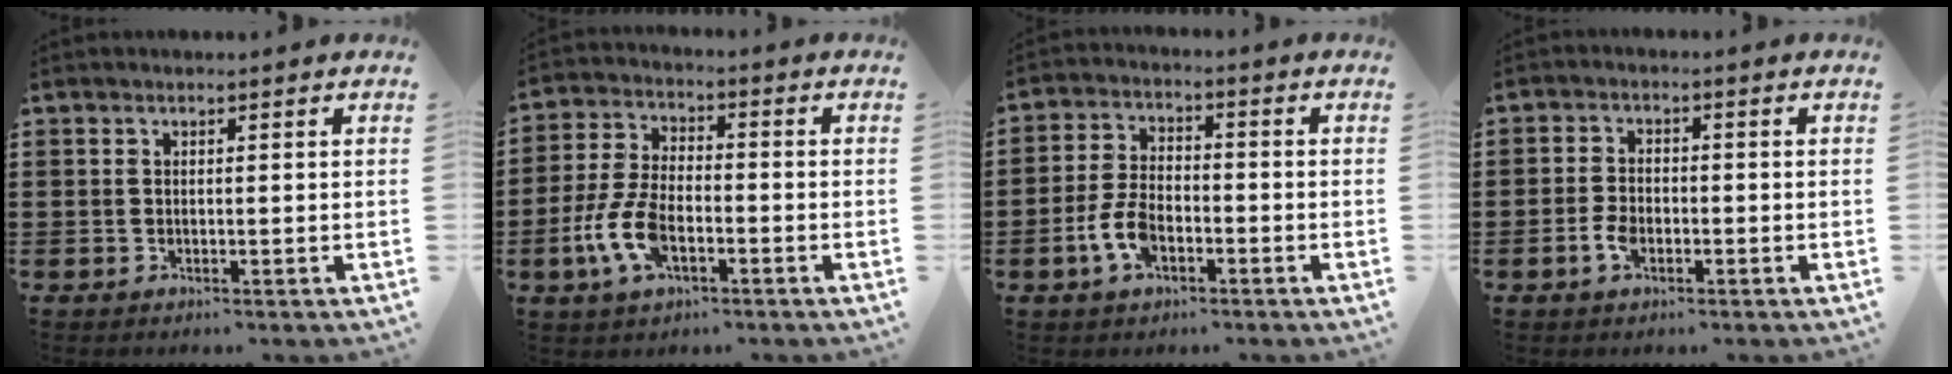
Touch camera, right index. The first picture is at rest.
{"total": 8.8, "force": [-3.2, 4.3, 7.0], "torque": [-0.180, -0.014, -0.065]}
{"total": 6.3, "force": [-2.4, 3.3, 4.8], "torque": [-0.124, -0.007, -0.051]}
{"total": 3.0, "force": [-1.2, 1.6, 2.2], "torque": [-0.056, -0.007, -0.025]}